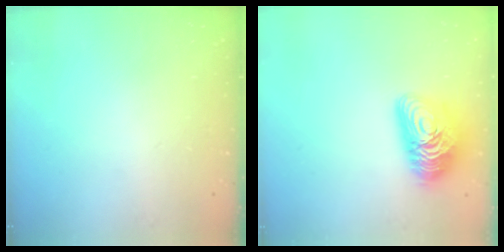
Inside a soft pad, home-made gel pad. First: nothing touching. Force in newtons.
{"total": 14.9, "press": 14.9, "slide": 0.7}